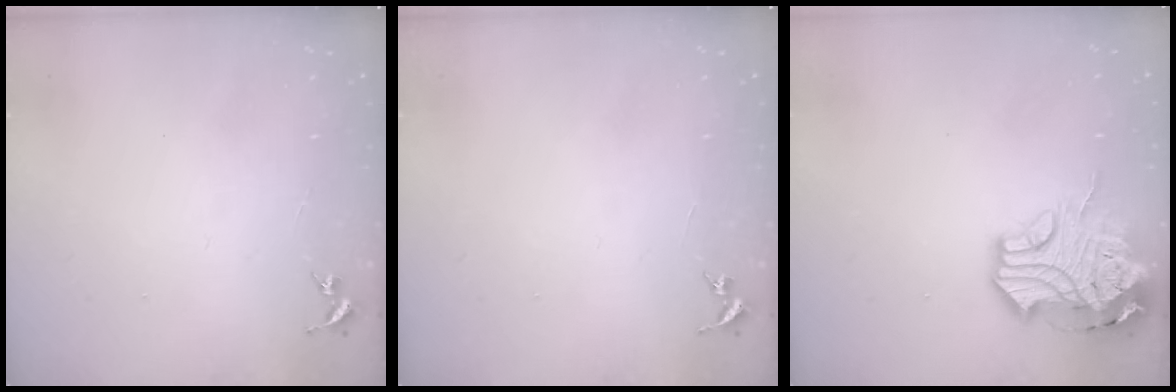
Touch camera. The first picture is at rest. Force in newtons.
{"total": 0.0}
{"total": 15.4, "press": 15.3, "slide": 2.0}